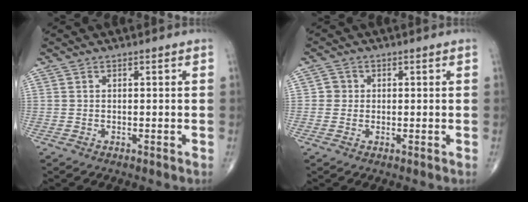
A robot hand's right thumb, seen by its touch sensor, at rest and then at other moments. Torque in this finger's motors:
{"motor_torque": [-0.21, -0.01, -0.06, -0.21, 0.00]}